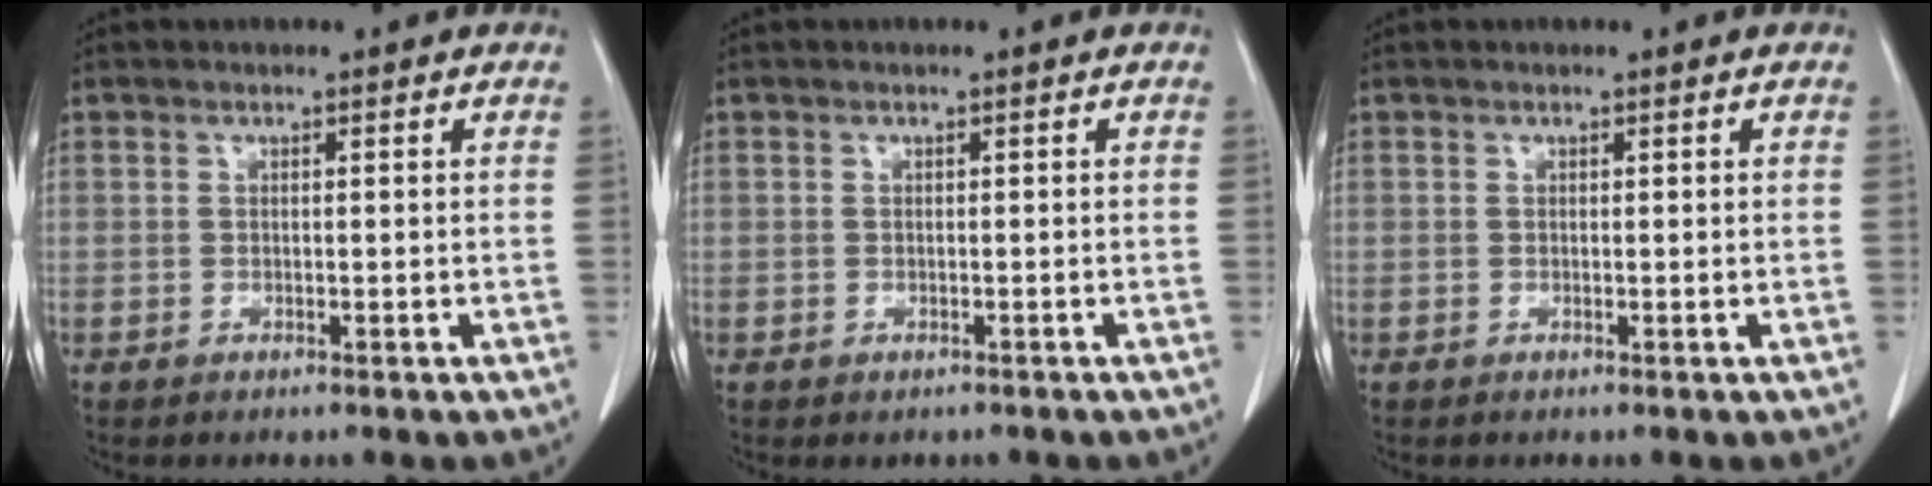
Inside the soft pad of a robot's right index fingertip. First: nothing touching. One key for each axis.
{"total": 1.0, "fx": -0.6, "fy": 0.7, "fz": 0.1, "tx": -0.007, "ty": 0.002, "tz": -0.004}
{"total": 0.0}